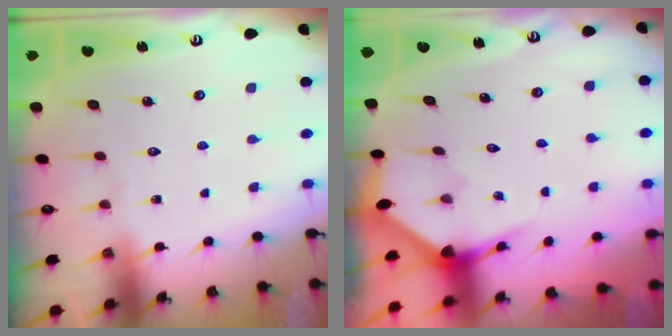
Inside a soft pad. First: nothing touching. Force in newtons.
{"total": 3.2, "press": 3.2, "slide": 0.3}